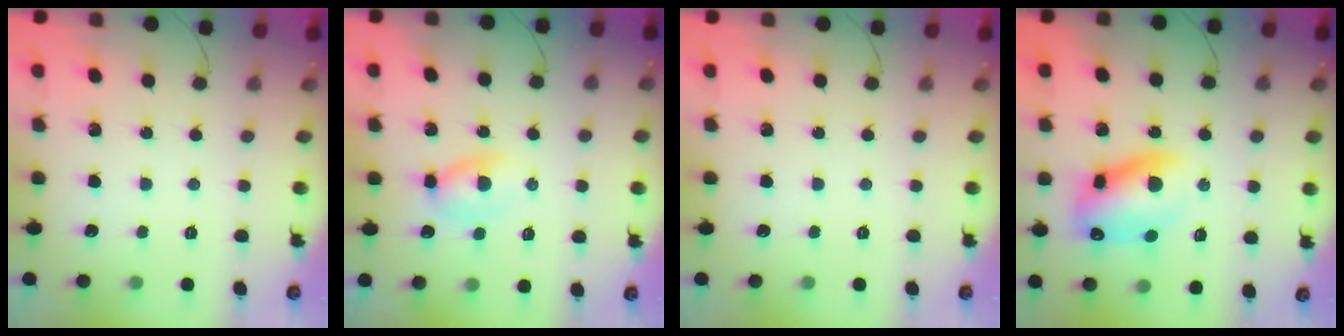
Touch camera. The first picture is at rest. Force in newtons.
{"total": 3.8, "press": 3.7, "slide": 1.0}
{"total": 0.0}
{"total": 13.2, "press": 12.9, "slide": 2.7}